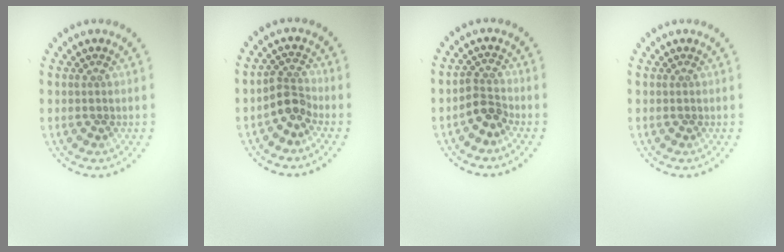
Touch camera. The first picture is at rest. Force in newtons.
{"total": 2.3, "press": 1.8, "slide": 1.4}
{"total": 2.3, "press": 1.8, "slide": 1.5}
{"total": 0.0}